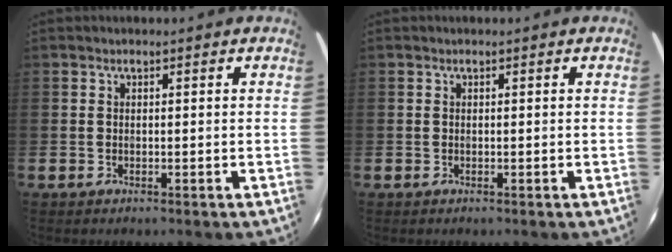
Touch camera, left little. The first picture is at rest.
{"total": 0.0}